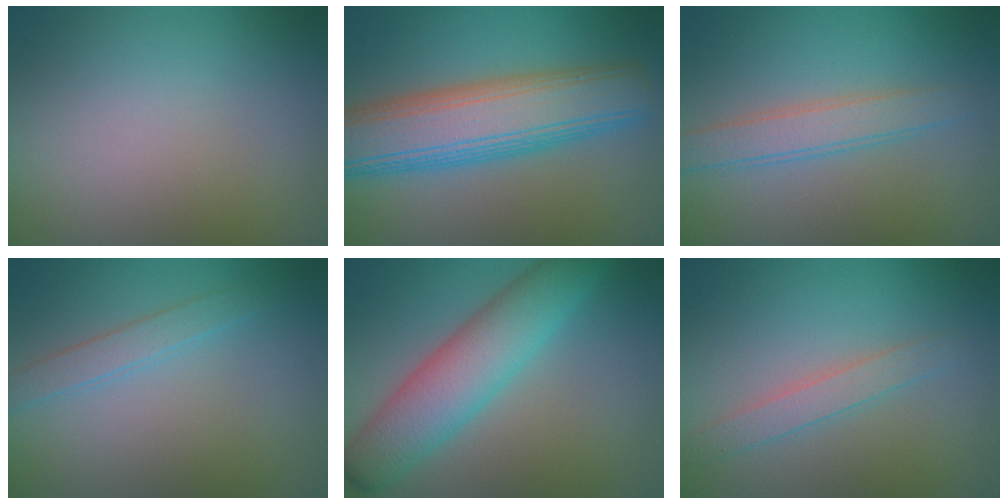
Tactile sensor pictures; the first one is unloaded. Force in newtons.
{"total": 9.2, "press": 9.2, "slide": 0.3}
{"total": 2.8, "press": 2.7, "slide": 0.1}
{"total": 1.7, "press": 1.7, "slide": 0.1}
{"total": 6.4, "press": 6.4, "slide": 0.2}
{"total": 2.1, "press": 2.1, "slide": 0.1}